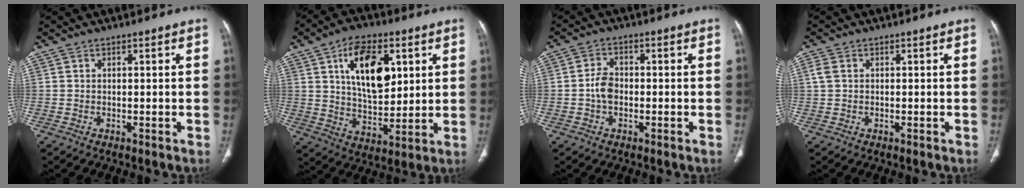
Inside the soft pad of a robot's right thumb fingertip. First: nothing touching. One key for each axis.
{"total": 15.3, "fx": 5.2, "fy": 8.4, "fz": 11.7, "tx": -0.161, "ty": -0.022, "tz": 0.096}
{"total": 3.9, "fx": -0.8, "fy": 2.7, "fz": 2.6, "tx": -0.044, "ty": 0.012, "tz": -0.020}
{"total": 1.8, "fx": 0.3, "fy": 1.4, "fz": 1.1, "tx": -0.034, "ty": 0.003, "tz": 0.004}